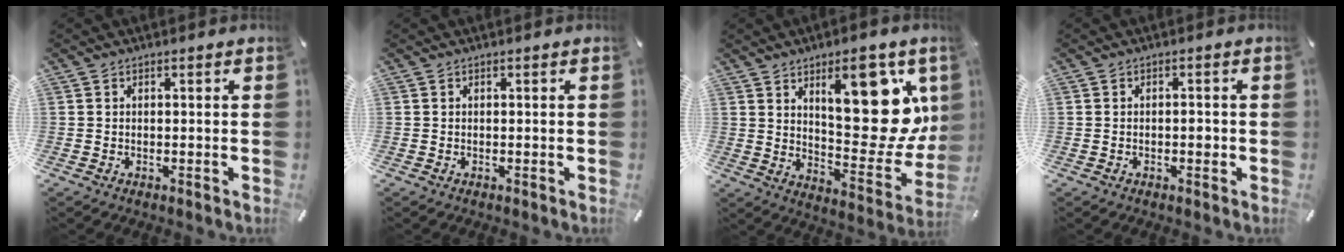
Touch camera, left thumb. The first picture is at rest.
{"total": 0.0}
{"total": 22.3, "force": [9.0, 9.8, 17.9], "torque": [-0.214, -0.067, 0.142]}
{"total": 2.0, "force": [-0.4, 1.0, 1.7], "torque": [-0.023, -0.001, -0.011]}